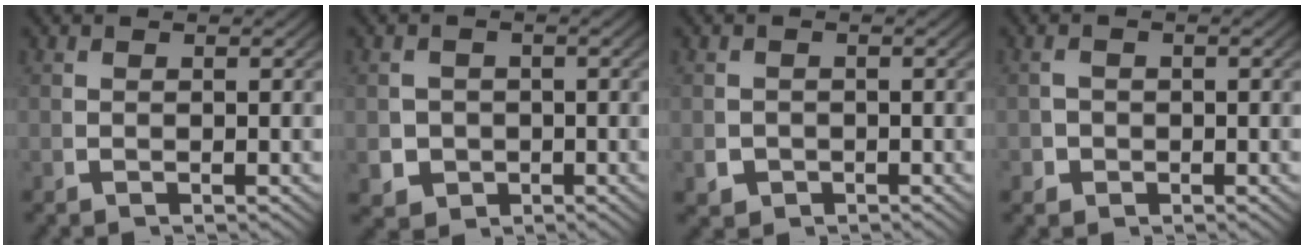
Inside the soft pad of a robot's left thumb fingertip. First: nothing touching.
{"total": 5.5, "force": [-1.4, 4.8, 2.2], "torque": [-0.049, -0.030, -0.009]}
{"total": 2.5, "force": [-1.1, 2.1, 0.7], "torque": [-0.019, -0.017, -0.011]}
{"total": 1.9, "force": [-0.7, 1.7, 0.6], "torque": [-0.015, -0.007, -0.010]}